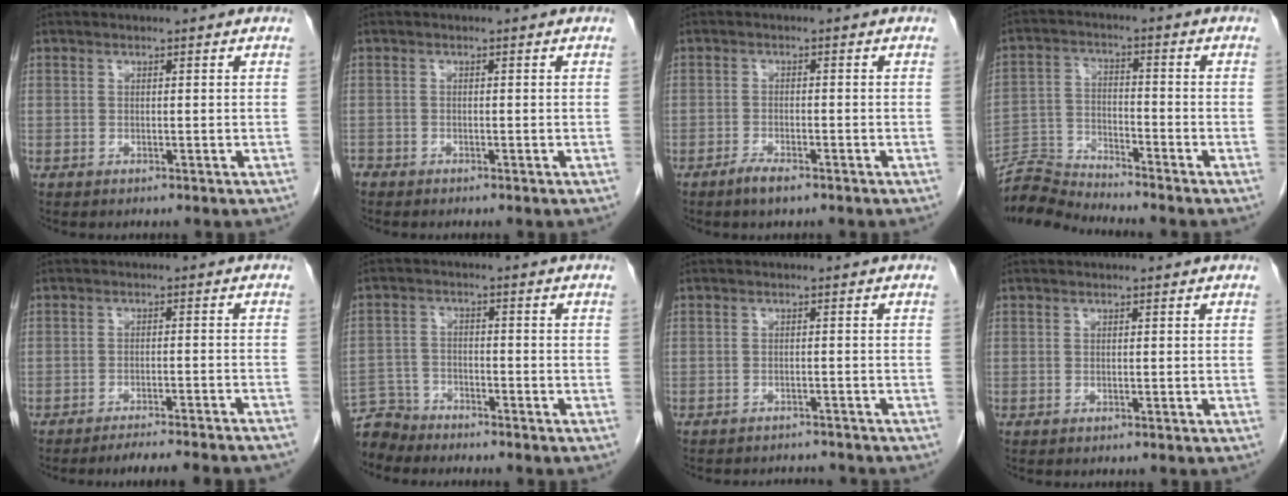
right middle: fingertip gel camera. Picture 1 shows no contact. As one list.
[{"total": 1.2, "force": [-1.0, 0.6, 0.1], "torque": [-0.008, -0.001, -0.019]}, {"total": 2.4, "force": [-1.8, 0.4, 1.6], "torque": [-0.038, -0.004, -0.032]}, {"total": 6.7, "force": [-6.5, -1.0, -0.6], "torque": [0.005, -0.002, -0.126]}, {"total": 12.4, "force": [-11.5, -0.1, 4.8], "torque": [-0.047, -0.014, -0.142]}, {"total": 5.0, "force": [-4.8, 1.1, -0.8], "torque": [0.018, -0.002, -0.092]}, {"total": 5.2, "force": [-5.1, 1.0, 0.5], "torque": [-0.008, -0.001, -0.064]}, {"total": 0.0}]